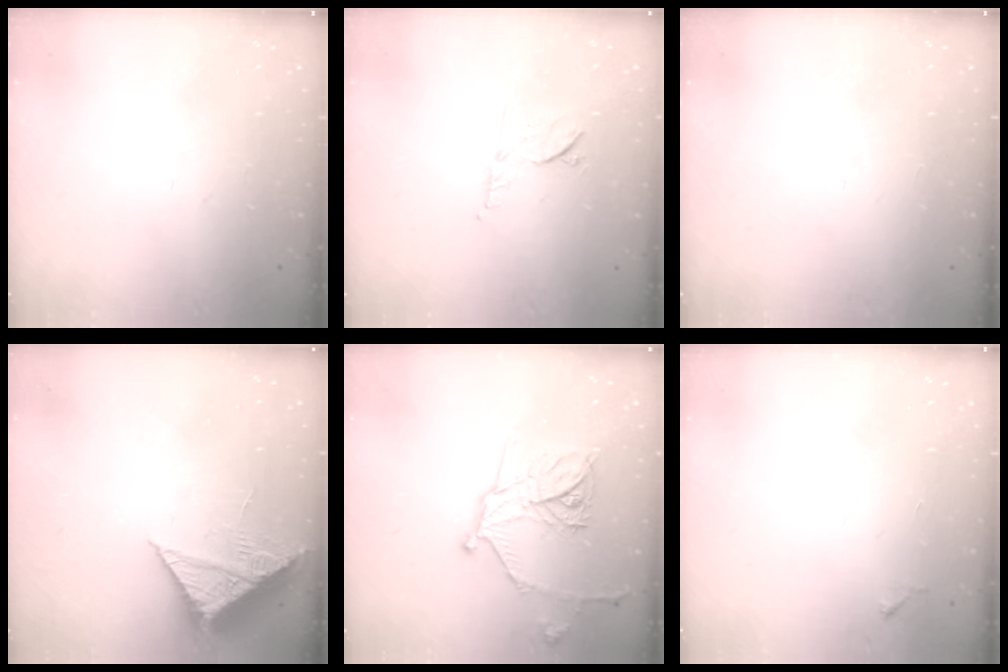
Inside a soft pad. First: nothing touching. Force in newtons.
{"total": 8.0, "press": 7.9, "slide": 1.0}
{"total": 1.5, "press": 1.5, "slide": 0.1}
{"total": 8.3, "press": 8.3, "slide": 0.3}
{"total": 16.7, "press": 16.6, "slide": 0.6}
{"total": 4.2, "press": 4.1, "slide": 0.4}